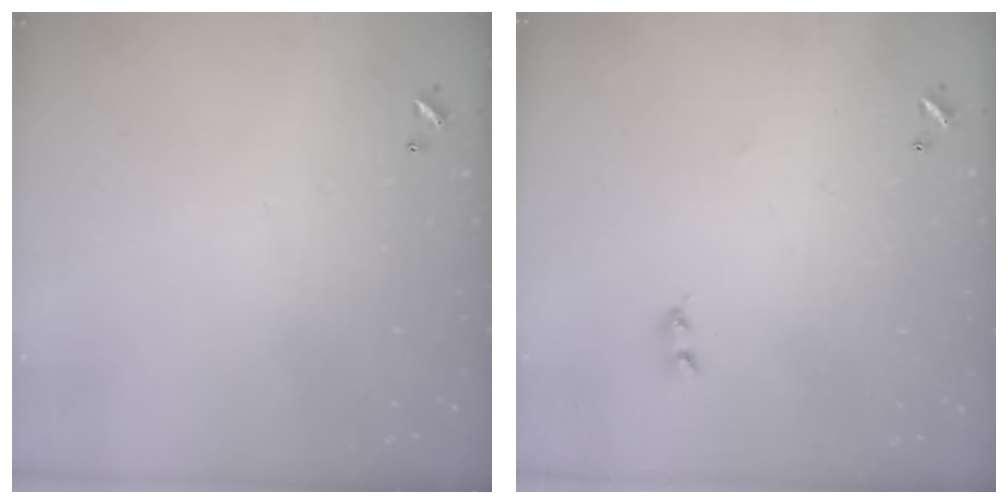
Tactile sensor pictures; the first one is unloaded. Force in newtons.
{"total": 2.2, "press": 2.1, "slide": 0.6}